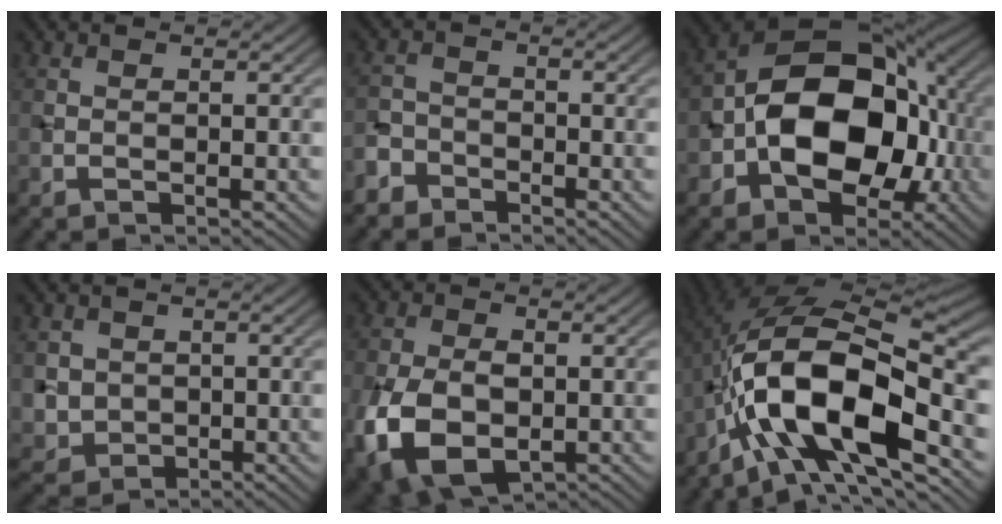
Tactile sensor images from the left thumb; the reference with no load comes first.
{"total": 3.1, "force": [-2.5, 1.7, 0.5], "torque": [-0.007, 0.002, -0.062]}
{"total": 15.2, "force": [-2.3, 10.1, 11.2], "torque": [-0.169, 0.002, -0.055]}
{"total": 3.2, "force": [0.4, 3.1, 0.8], "torque": [-0.033, -0.011, 0.006]}
{"total": 11.1, "force": [-3.5, 6.8, 8.0], "torque": [-0.183, -0.023, -0.059]}
{"total": 16.3, "force": [-4.9, 6.8, 13.9], "torque": [-0.239, 0.004, -0.095]}